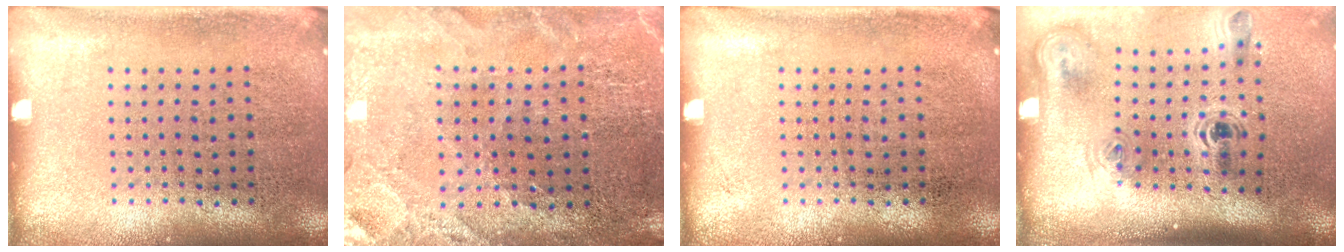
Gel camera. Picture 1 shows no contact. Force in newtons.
{"total": 1.0, "press": 1.0, "slide": 0.1}
{"total": 0.0}
{"total": 2.3, "press": 1.5, "slide": 1.7}